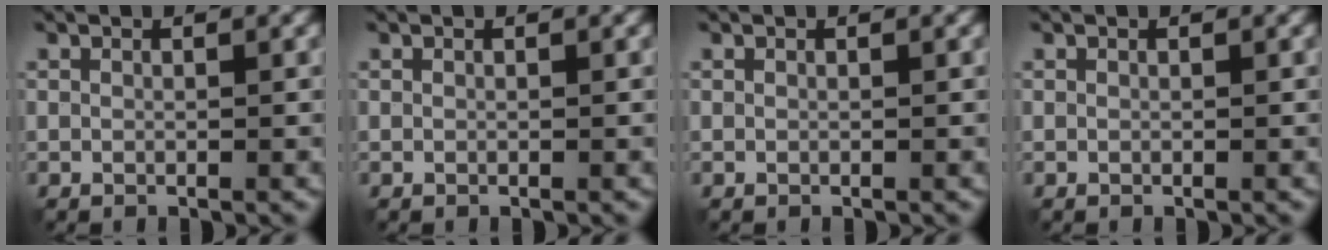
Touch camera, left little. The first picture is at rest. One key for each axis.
{"total": 0.0}
{"total": 0.0}
{"total": 0.0}